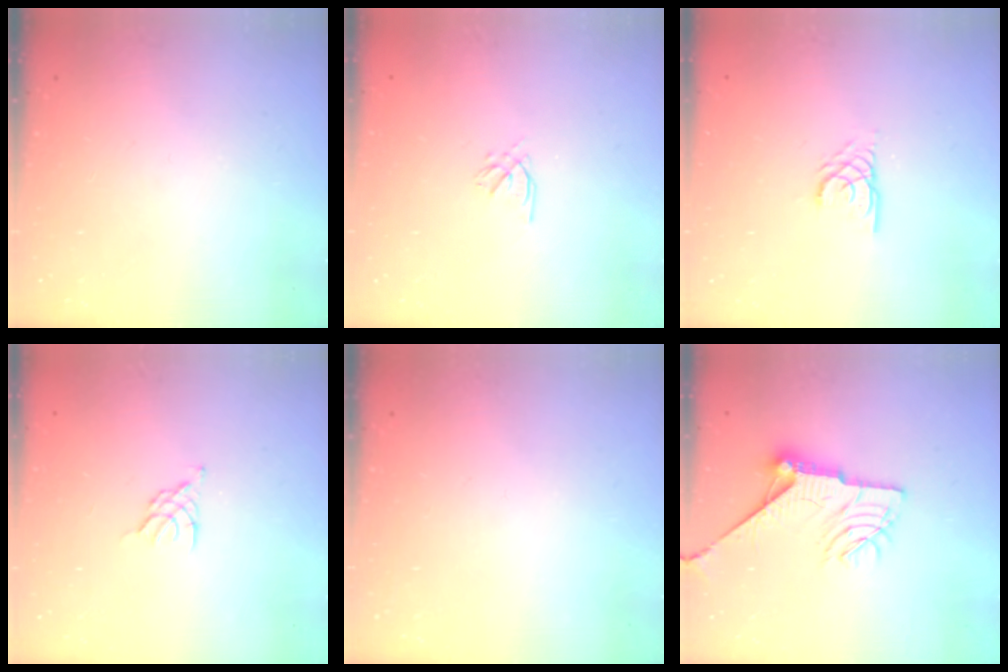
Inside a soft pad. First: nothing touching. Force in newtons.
{"total": 0.9, "press": 0.8, "slide": 0.4}
{"total": 2.3, "press": 2.3, "slide": 0.1}
{"total": 3.3, "press": 3.2, "slide": 0.7}
{"total": 0.0}
{"total": 12.8, "press": 12.7, "slide": 1.3}